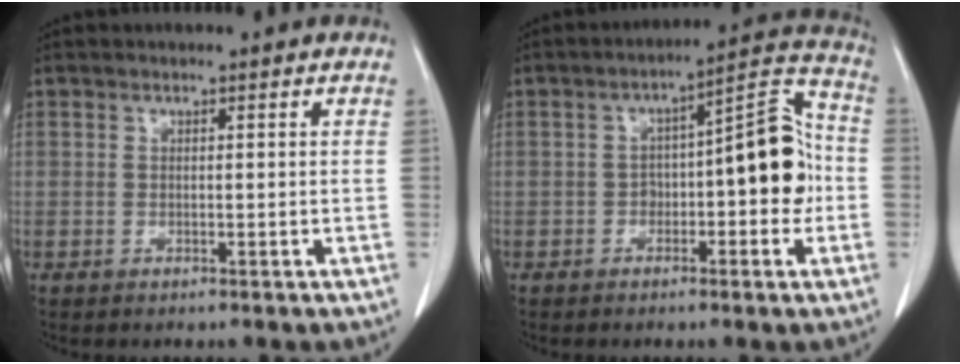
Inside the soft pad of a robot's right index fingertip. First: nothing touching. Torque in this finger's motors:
{"motor_torque": [0.36, -0.03, 0.38, 0.11]}